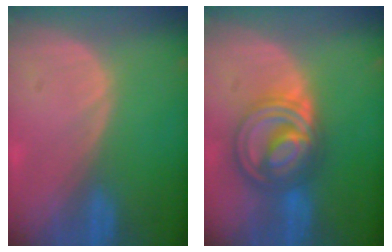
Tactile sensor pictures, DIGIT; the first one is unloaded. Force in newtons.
{"total": 8.7, "press": 8.7, "slide": 0.6}